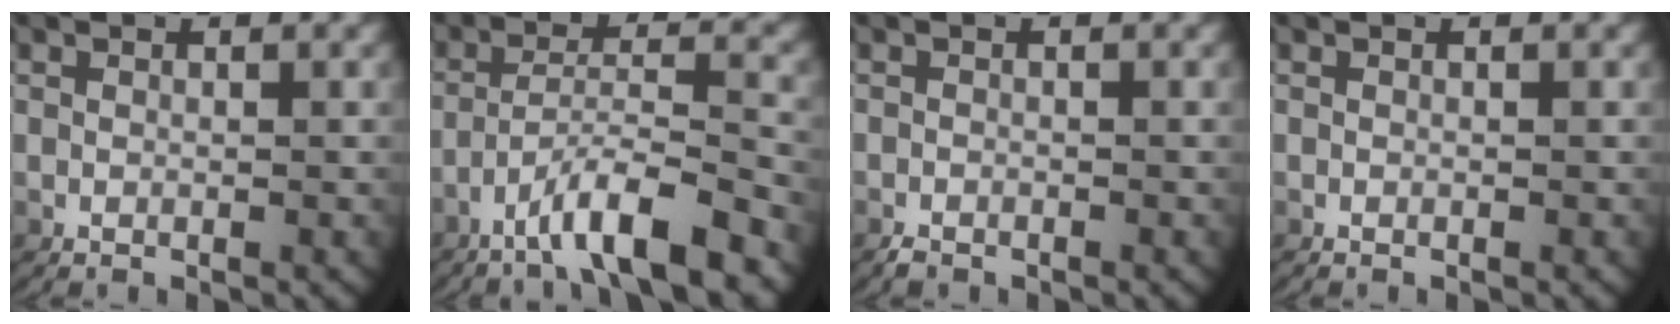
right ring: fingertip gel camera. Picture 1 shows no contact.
{"total": 6.0, "force": [-3.7, 1.4, 4.5], "torque": [-0.080, -0.004, -0.057]}
{"total": 0.8, "force": [-0.8, 0.1, 0.1], "torque": [-0.009, -0.011, -0.011]}
{"total": 0.0}